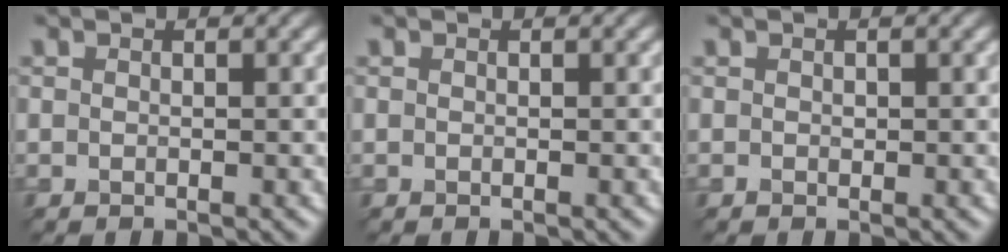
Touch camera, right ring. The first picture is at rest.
{"total": 0.0}
{"total": 0.0}